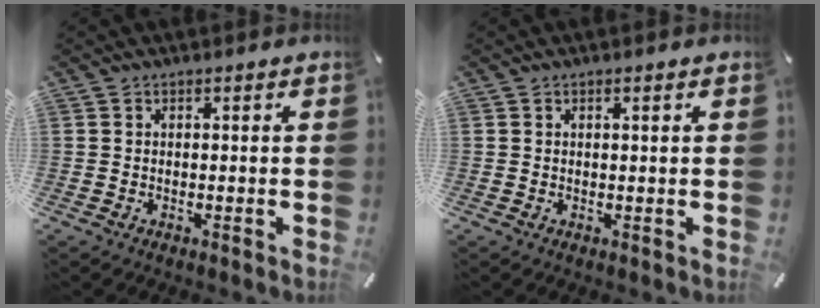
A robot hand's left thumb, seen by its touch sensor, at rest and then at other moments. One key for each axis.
{"total": 0.7, "fx": 0.3, "fy": 0.0, "fz": 0.6, "tx": -0.011, "ty": 0.000, "tz": 0.004}